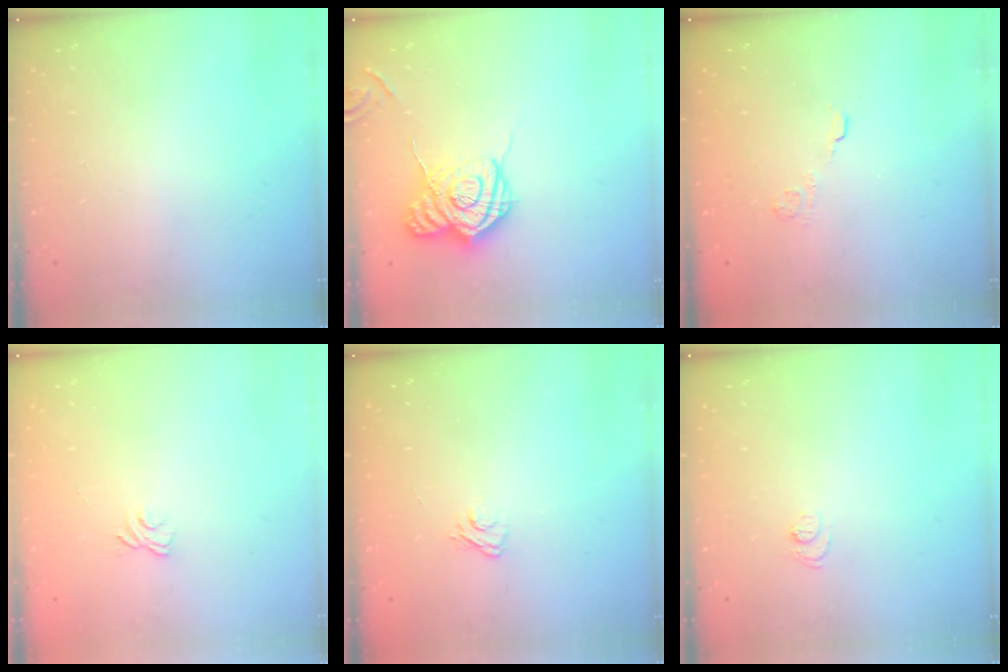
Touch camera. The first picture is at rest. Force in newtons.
{"total": 15.8, "press": 15.8, "slide": 0.8}
{"total": 2.7, "press": 2.3, "slide": 1.4}
{"total": 3.3, "press": 3.0, "slide": 1.3}
{"total": 2.9, "press": 2.6, "slide": 1.2}
{"total": 4.8, "press": 4.8, "slide": 0.4}